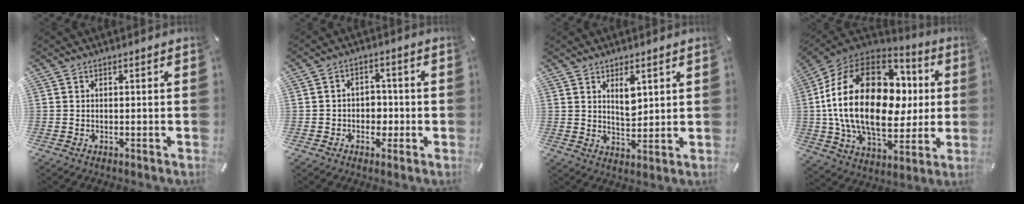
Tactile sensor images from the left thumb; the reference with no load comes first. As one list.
[{"total": 4.7, "force": [-1.1, 4.2, 1.8], "torque": [-0.030, 0.010, -0.022]}, {"total": 5.5, "force": [3.0, 3.0, 3.6], "torque": [-0.049, -0.015, 0.048]}, {"total": 29.3, "force": [2.6, 18.9, 22.3], "torque": [-0.445, 0.003, 0.050]}]